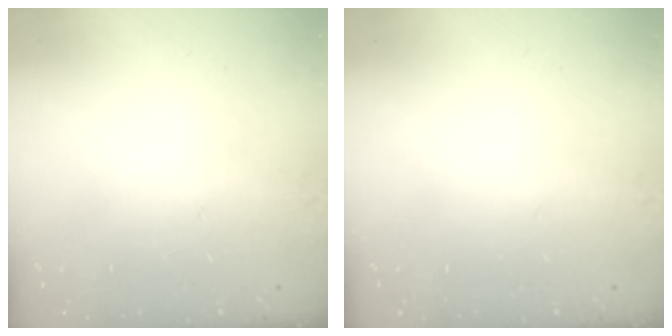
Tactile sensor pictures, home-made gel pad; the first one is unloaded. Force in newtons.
{"total": 0.0}